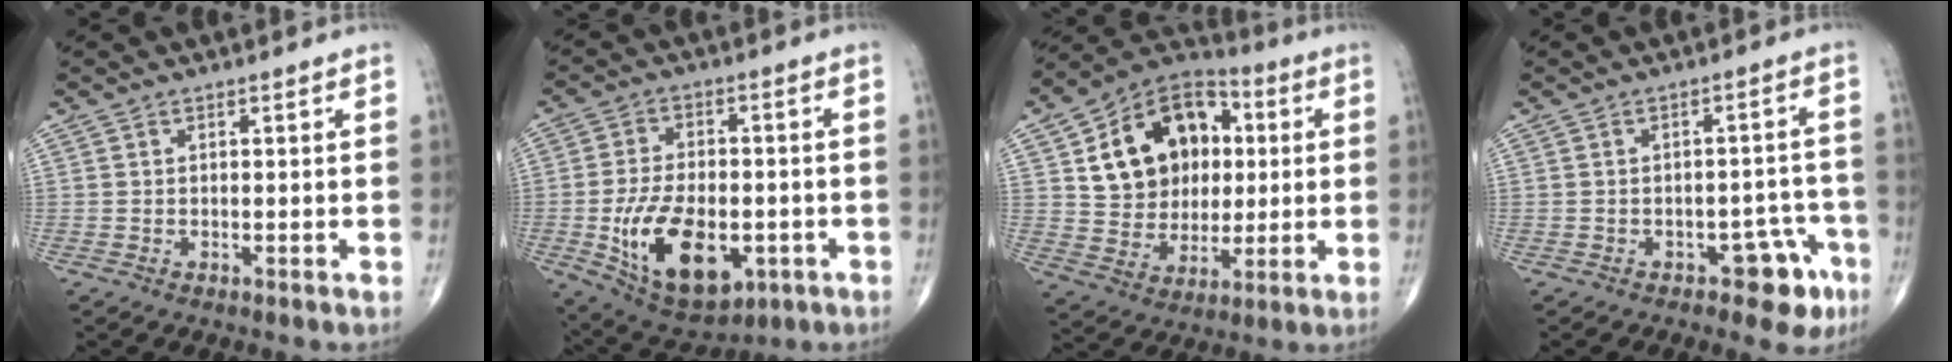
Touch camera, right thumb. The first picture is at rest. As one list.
[{"total": 17.4, "force": [-4.6, 9.9, 13.6], "torque": [-0.211, 0.006, -0.057]}, {"total": 19.4, "force": [4.3, 14.6, 11.9], "torque": [-0.150, 0.008, 0.074]}, {"total": 7.0, "force": [-4.0, 3.7, 4.4], "torque": [-0.022, 0.036, -0.047]}]